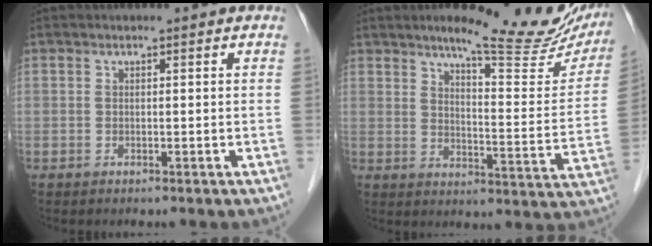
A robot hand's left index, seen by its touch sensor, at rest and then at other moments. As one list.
[{"total": 19.0, "force": [15.1, 3.6, 10.9], "torque": [-0.129, -0.025, 0.187]}]